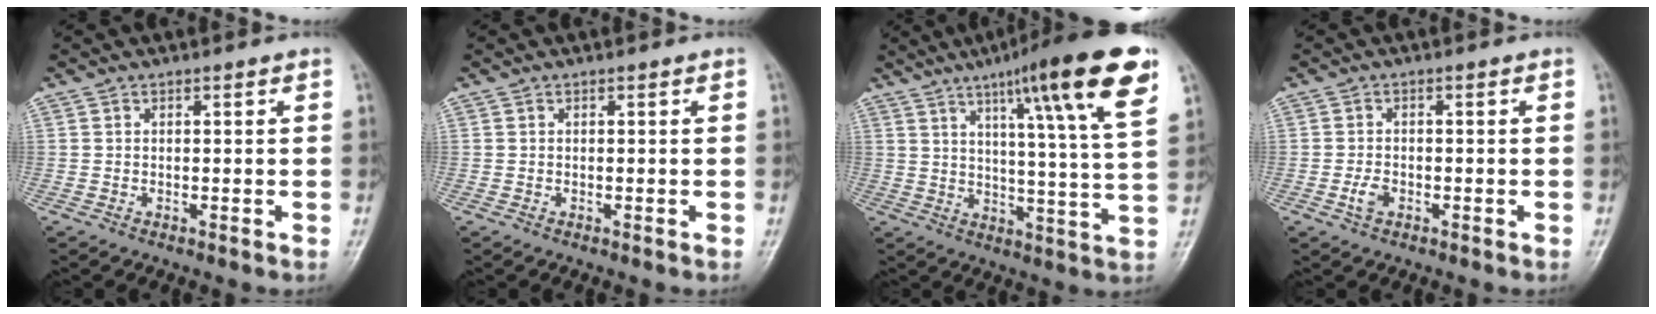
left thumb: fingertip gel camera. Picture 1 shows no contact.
{"total": 0.0}
{"total": 20.1, "force": [10.8, 1.9, 16.8], "torque": [-0.231, -0.035, 0.151]}
{"total": 2.4, "force": [-1.0, 1.5, 1.6], "torque": [-0.032, 0.005, -0.019]}